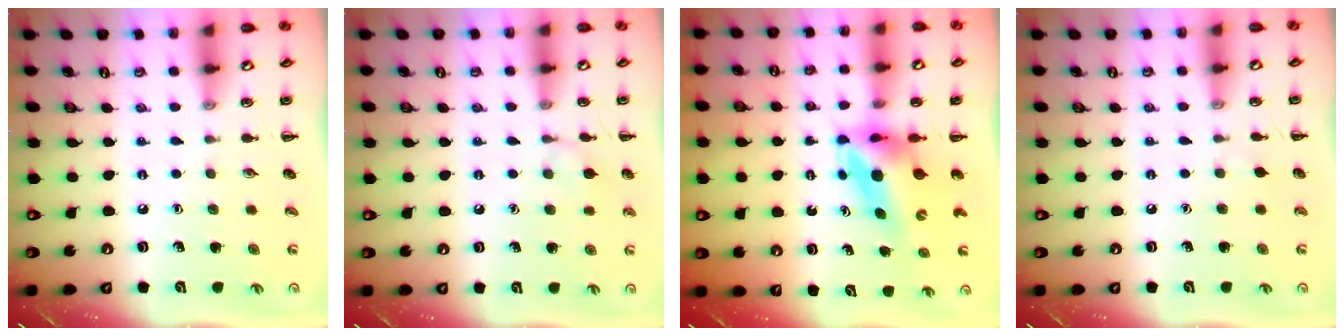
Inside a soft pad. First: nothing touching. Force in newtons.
{"total": 7.1, "press": 6.7, "slide": 2.2}
{"total": 5.3, "press": 5.0, "slide": 1.5}
{"total": 2.4, "press": 2.3, "slide": 0.9}